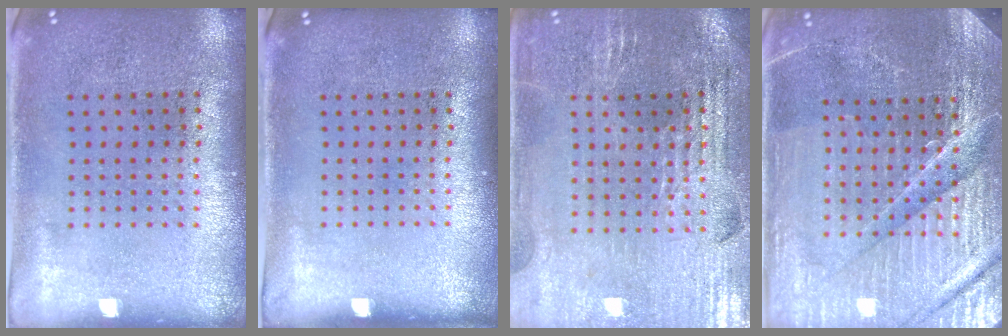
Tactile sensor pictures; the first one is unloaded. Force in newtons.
{"total": 0.0}
{"total": 2.8, "press": 2.8, "slide": 0.4}
{"total": 5.3, "press": 4.9, "slide": 2.0}